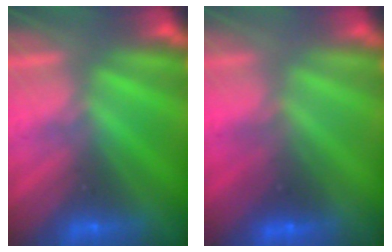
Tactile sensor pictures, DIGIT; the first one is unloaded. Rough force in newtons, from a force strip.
{"total": 1.7}